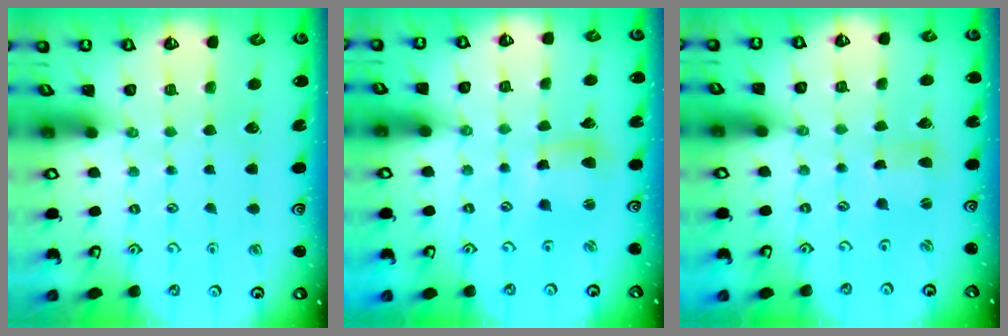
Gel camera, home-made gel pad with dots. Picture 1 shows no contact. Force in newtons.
{"total": 5.9, "press": 5.8, "slide": 0.6}
{"total": 1.7, "press": 1.7, "slide": 0.3}